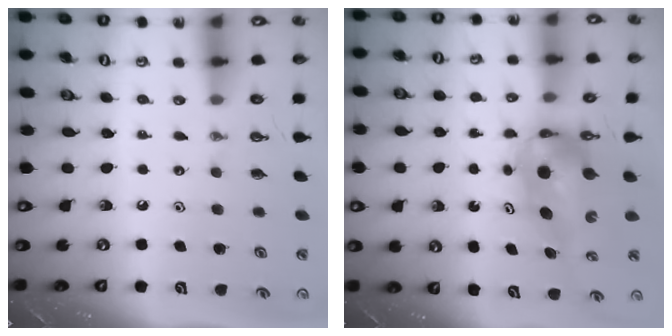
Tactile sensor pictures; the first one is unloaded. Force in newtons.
{"total": 6.1, "press": 6.1, "slide": 0.4}